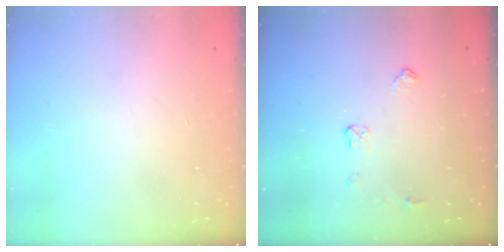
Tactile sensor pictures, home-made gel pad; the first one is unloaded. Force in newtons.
{"total": 4.6, "press": 4.6, "slide": 0.7}